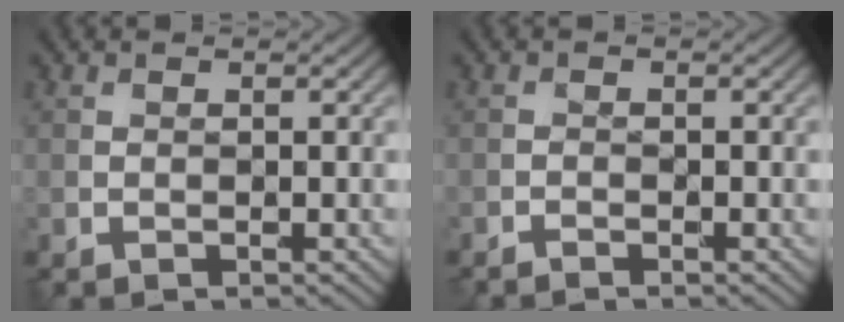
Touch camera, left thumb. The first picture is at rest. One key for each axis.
{"total": 0.9, "fx": -0.8, "fy": 0.0, "fz": 0.2, "tx": -0.004, "ty": -0.001, "tz": -0.020}